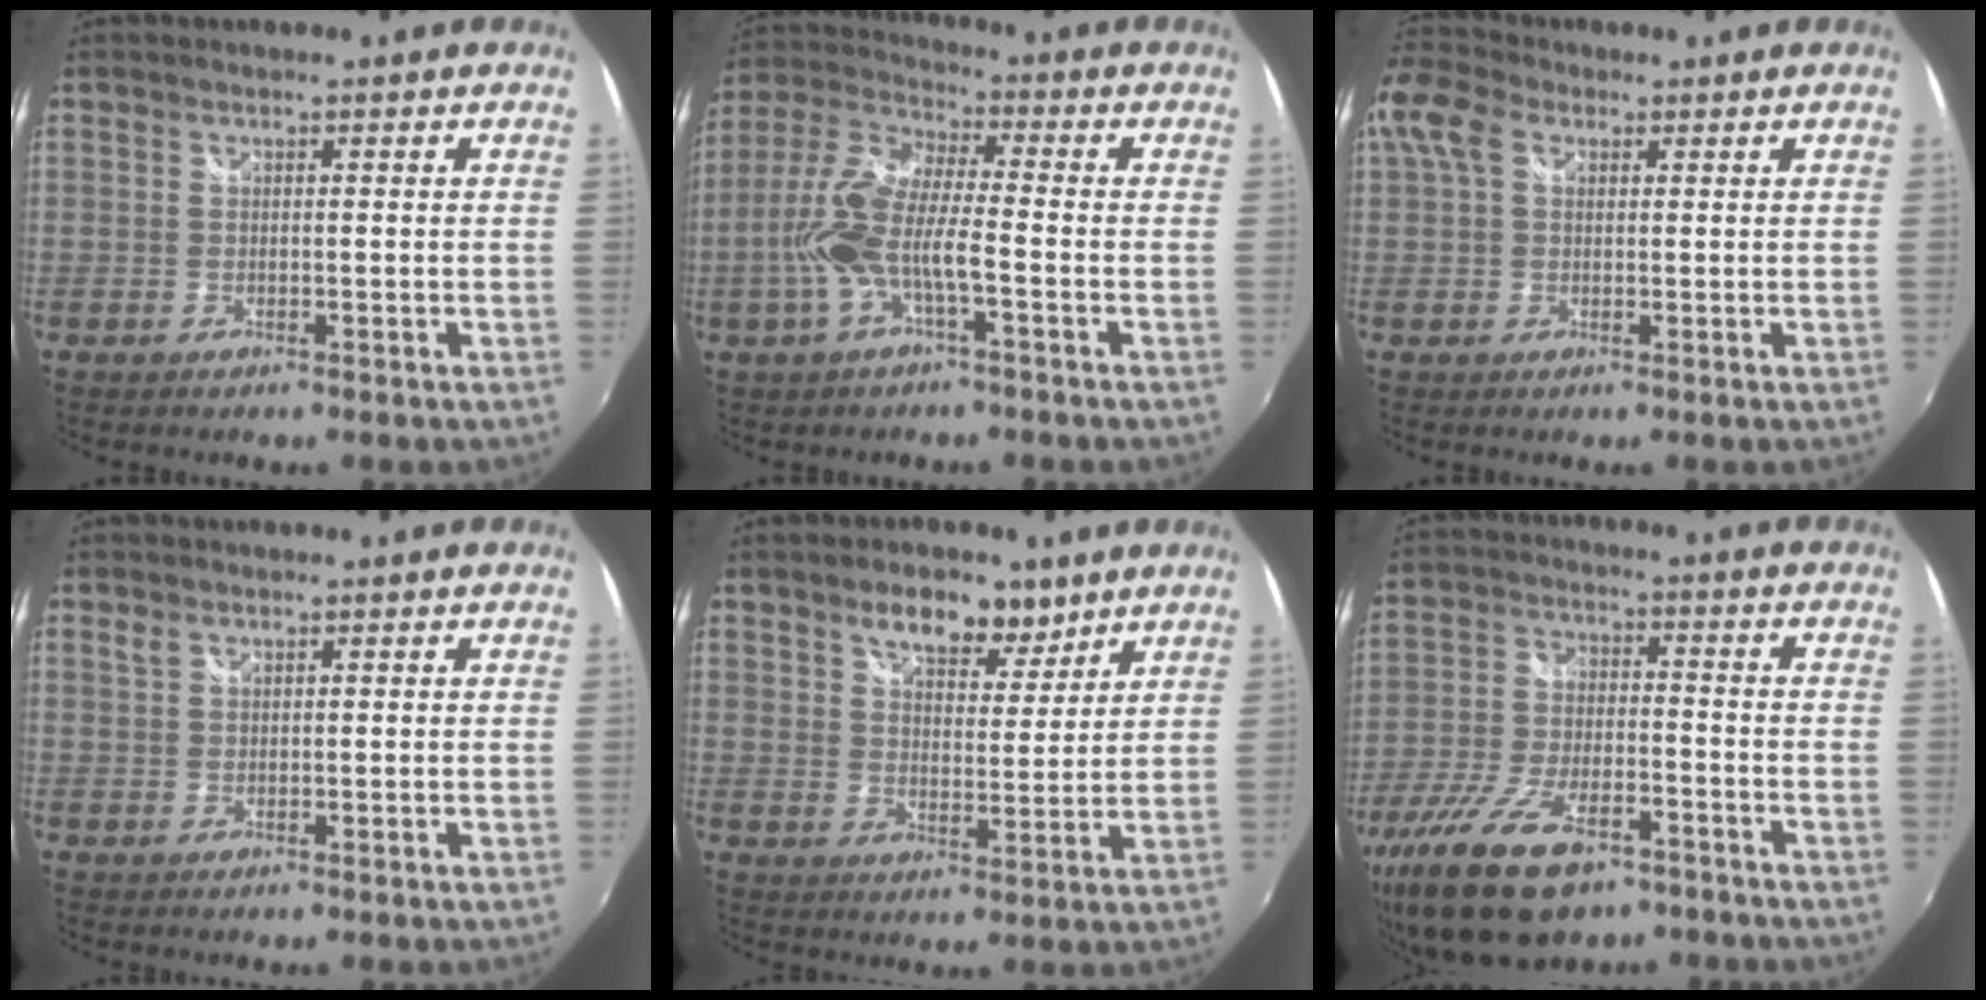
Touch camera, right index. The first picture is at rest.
{"total": 12.0, "force": [-3.3, 3.2, 11.1], "torque": [-0.239, 0.003, -0.064]}
{"total": 10.0, "force": [2.8, 7.2, 6.4], "torque": [-0.158, 0.032, 0.047]}
{"total": 0.9, "force": [0.6, 0.4, 0.5], "torque": [-0.009, 0.001, 0.012]}
{"total": 8.4, "force": [5.8, 4.1, 4.6], "torque": [-0.066, 0.004, 0.092]}
{"total": 16.7, "force": [-11.1, 7.4, 10.1], "torque": [-0.221, -0.036, -0.194]}